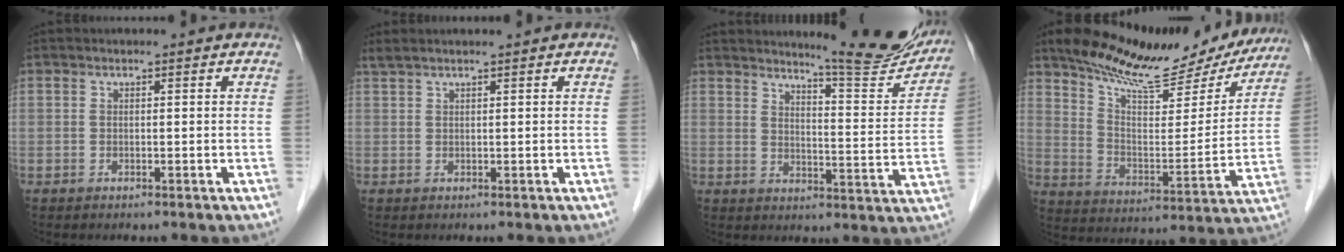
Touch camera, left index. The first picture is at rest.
{"total": 1.5, "force": [1.3, -0.1, 0.9], "torque": [-0.019, 0.016, 0.030]}
{"total": 13.8, "force": [13.0, 0.6, 4.6], "torque": [-0.057, -0.062, 0.157]}
{"total": 21.2, "force": [18.6, 5.4, 8.6], "torque": [-0.134, -0.012, 0.268]}